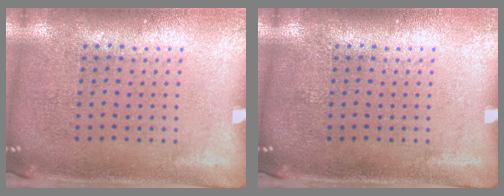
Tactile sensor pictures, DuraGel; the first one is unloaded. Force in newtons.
{"total": 0.0}